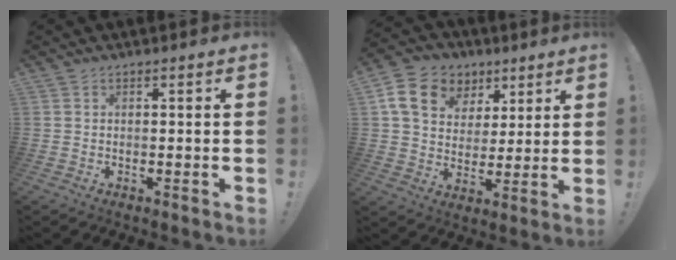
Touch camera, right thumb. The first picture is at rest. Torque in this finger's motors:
{"motor_torque": [1.06, 1.35, 0.76, 0.28, 0.05]}